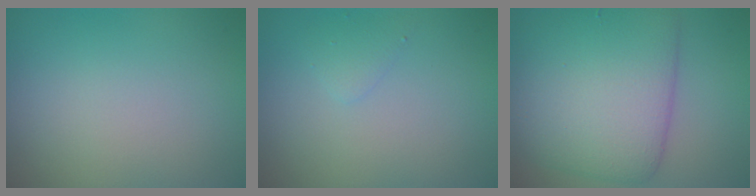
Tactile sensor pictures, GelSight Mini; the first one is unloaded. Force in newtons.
{"total": 1.0, "press": 1.0, "slide": 0.1}
{"total": 8.7, "press": 8.7, "slide": 0.2}